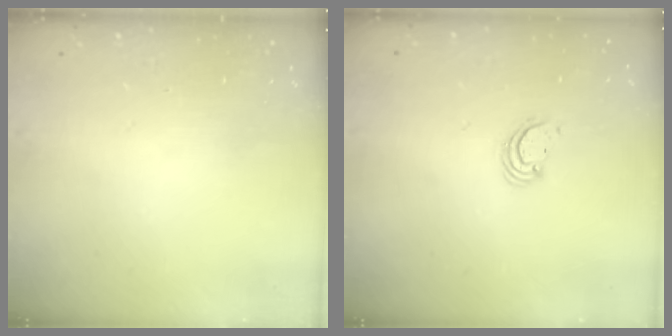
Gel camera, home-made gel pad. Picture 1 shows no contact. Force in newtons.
{"total": 2.2, "press": 2.2, "slide": 0.2}